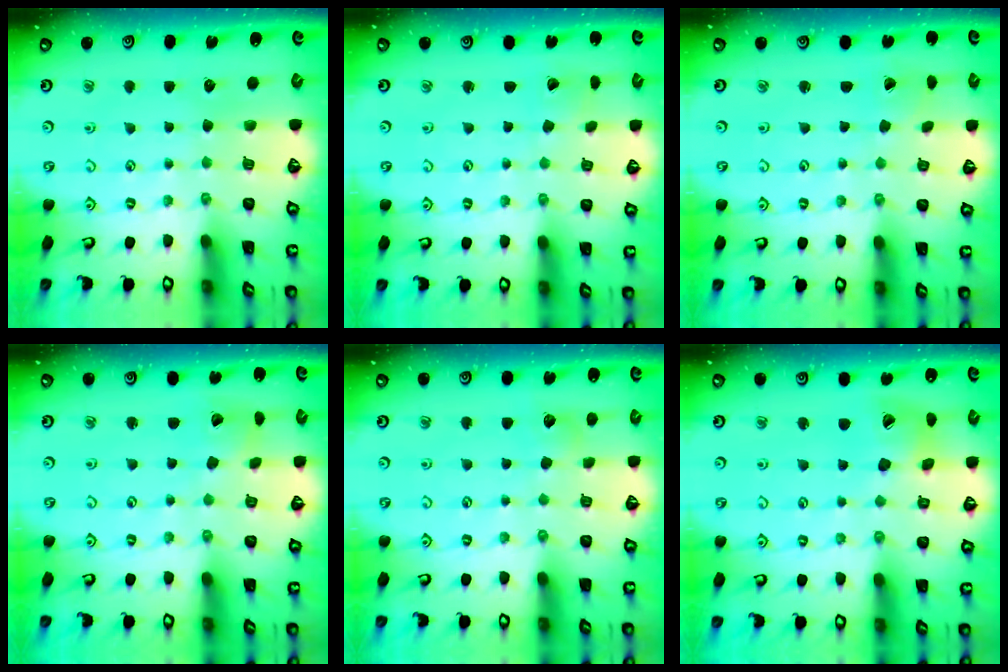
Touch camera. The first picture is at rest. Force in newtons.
{"total": 0.7, "press": 0.7, "slide": 0.1}
{"total": 0.6, "press": 0.3, "slide": 0.5}
{"total": 4.9, "press": 4.9, "slide": 0.6}
{"total": 4.3, "press": 4.3, "slide": 0.5}
{"total": 13.4, "press": 13.3, "slide": 1.5}